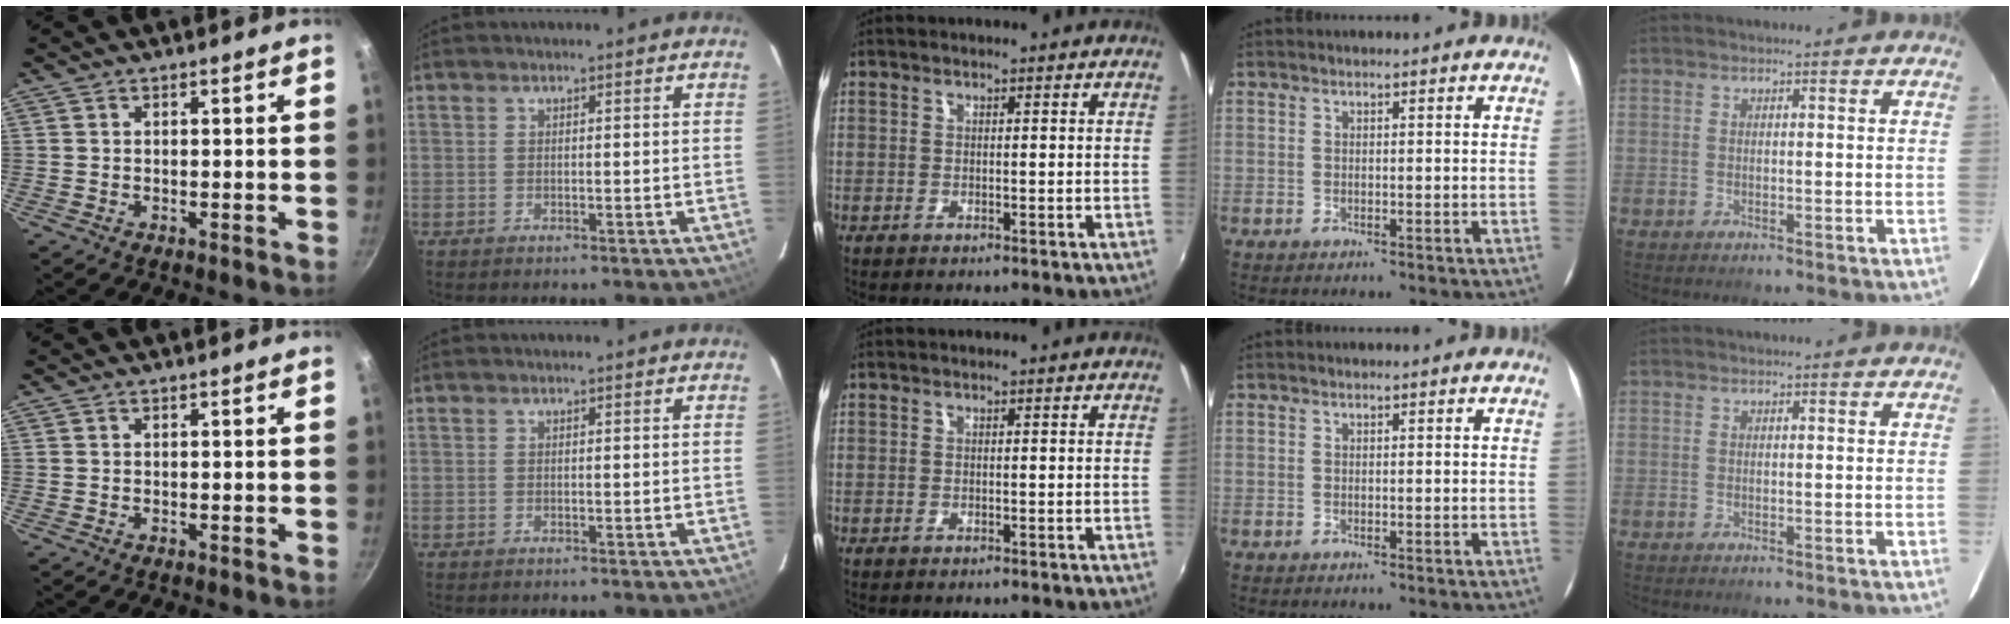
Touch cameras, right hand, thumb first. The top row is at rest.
{}